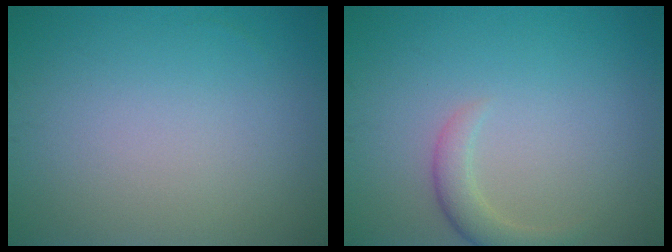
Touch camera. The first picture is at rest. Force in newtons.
{"total": 2.2, "press": 2.2, "slide": 0.2}